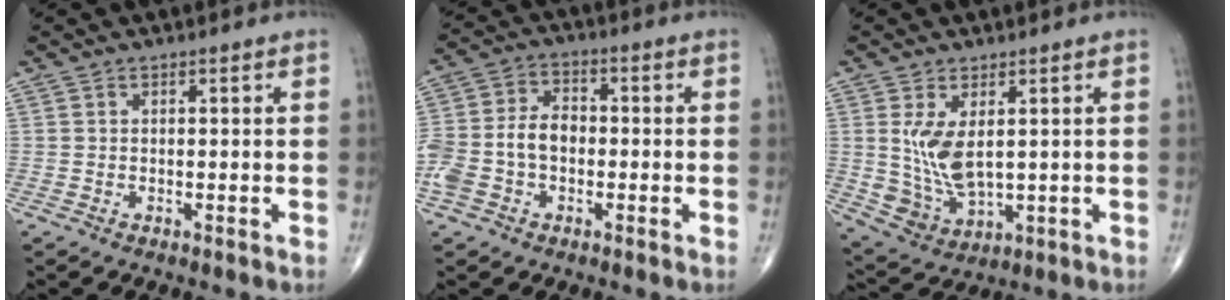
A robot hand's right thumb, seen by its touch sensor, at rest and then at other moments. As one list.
[{"total": 10.7, "force": [-2.1, 7.4, 7.5], "torque": [-0.153, 0.035, -0.046]}, {"total": 9.1, "force": [1.6, 5.1, 7.3], "torque": [-0.136, -0.019, 0.052]}]